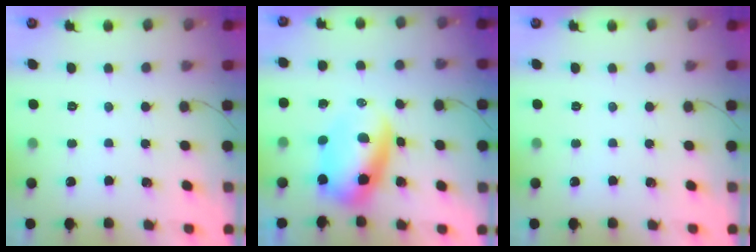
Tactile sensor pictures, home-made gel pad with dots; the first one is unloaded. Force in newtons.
{"total": 7.3, "press": 7.0, "slide": 1.8}
{"total": 0.0}